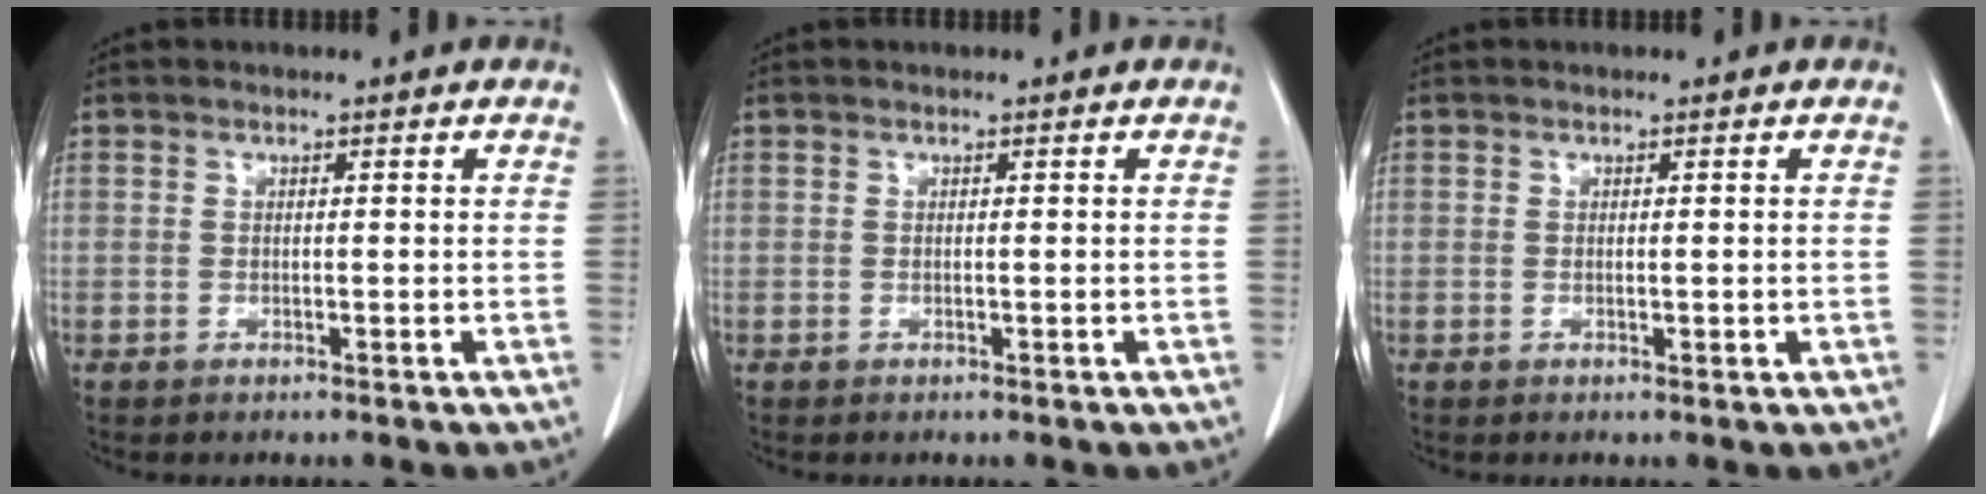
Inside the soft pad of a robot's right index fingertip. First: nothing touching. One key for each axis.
{"total": 0.0}
{"total": 0.7, "fx": 0.0, "fy": 0.4, "fz": 0.7, "tx": -0.010, "ty": -0.002, "tz": 0.002}